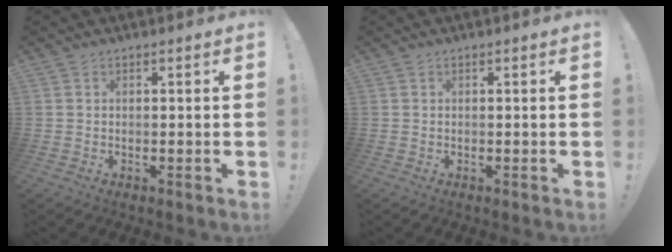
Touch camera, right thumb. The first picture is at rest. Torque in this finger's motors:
{"motor_torque": [-0.08, 0.08, -0.07, 0.00, 0.00]}